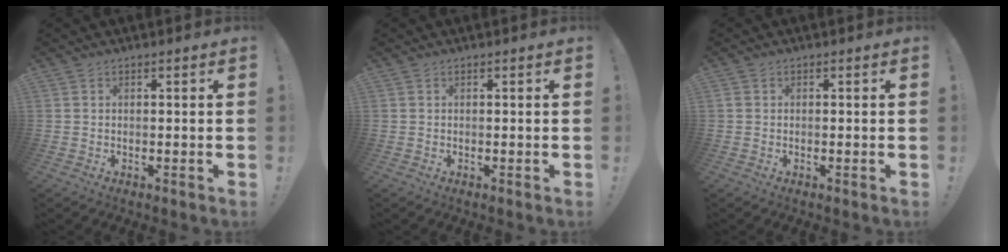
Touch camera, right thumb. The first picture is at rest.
{"total": 0.0}
{"total": 0.8, "force": [-0.2, 0.7, 0.4], "torque": [-0.011, 0.004, -0.002]}